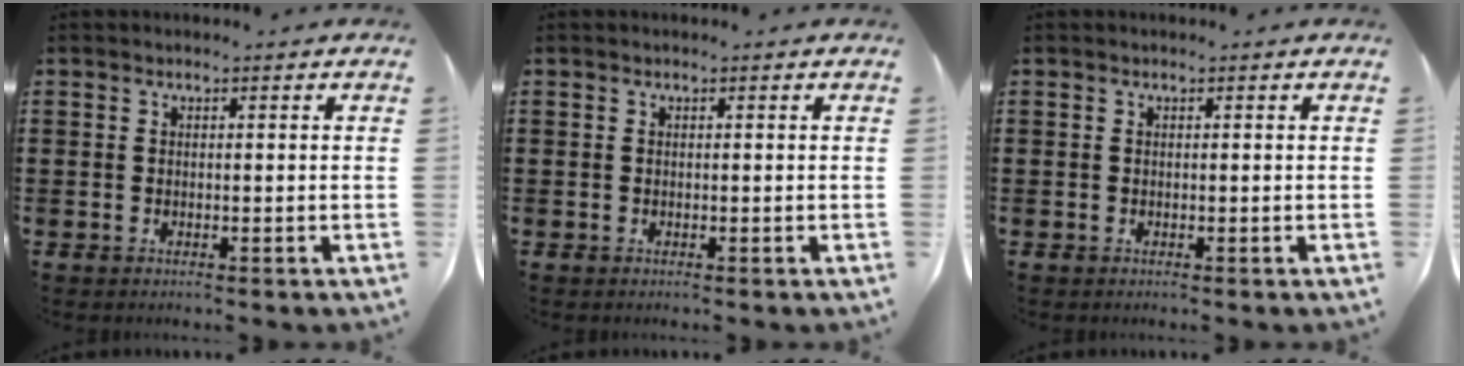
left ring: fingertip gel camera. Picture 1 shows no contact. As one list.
[{"total": 0.0}, {"total": 0.0}]